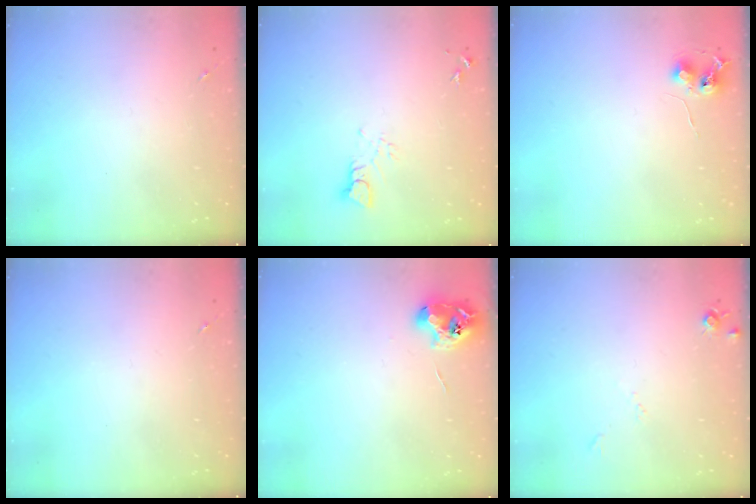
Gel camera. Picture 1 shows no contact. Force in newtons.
{"total": 3.1, "press": 3.1, "slide": 0.3}
{"total": 6.4, "press": 6.3, "slide": 0.7}
{"total": 0.0}
{"total": 8.7, "press": 8.6, "slide": 0.8}
{"total": 5.4, "press": 5.4, "slide": 0.6}